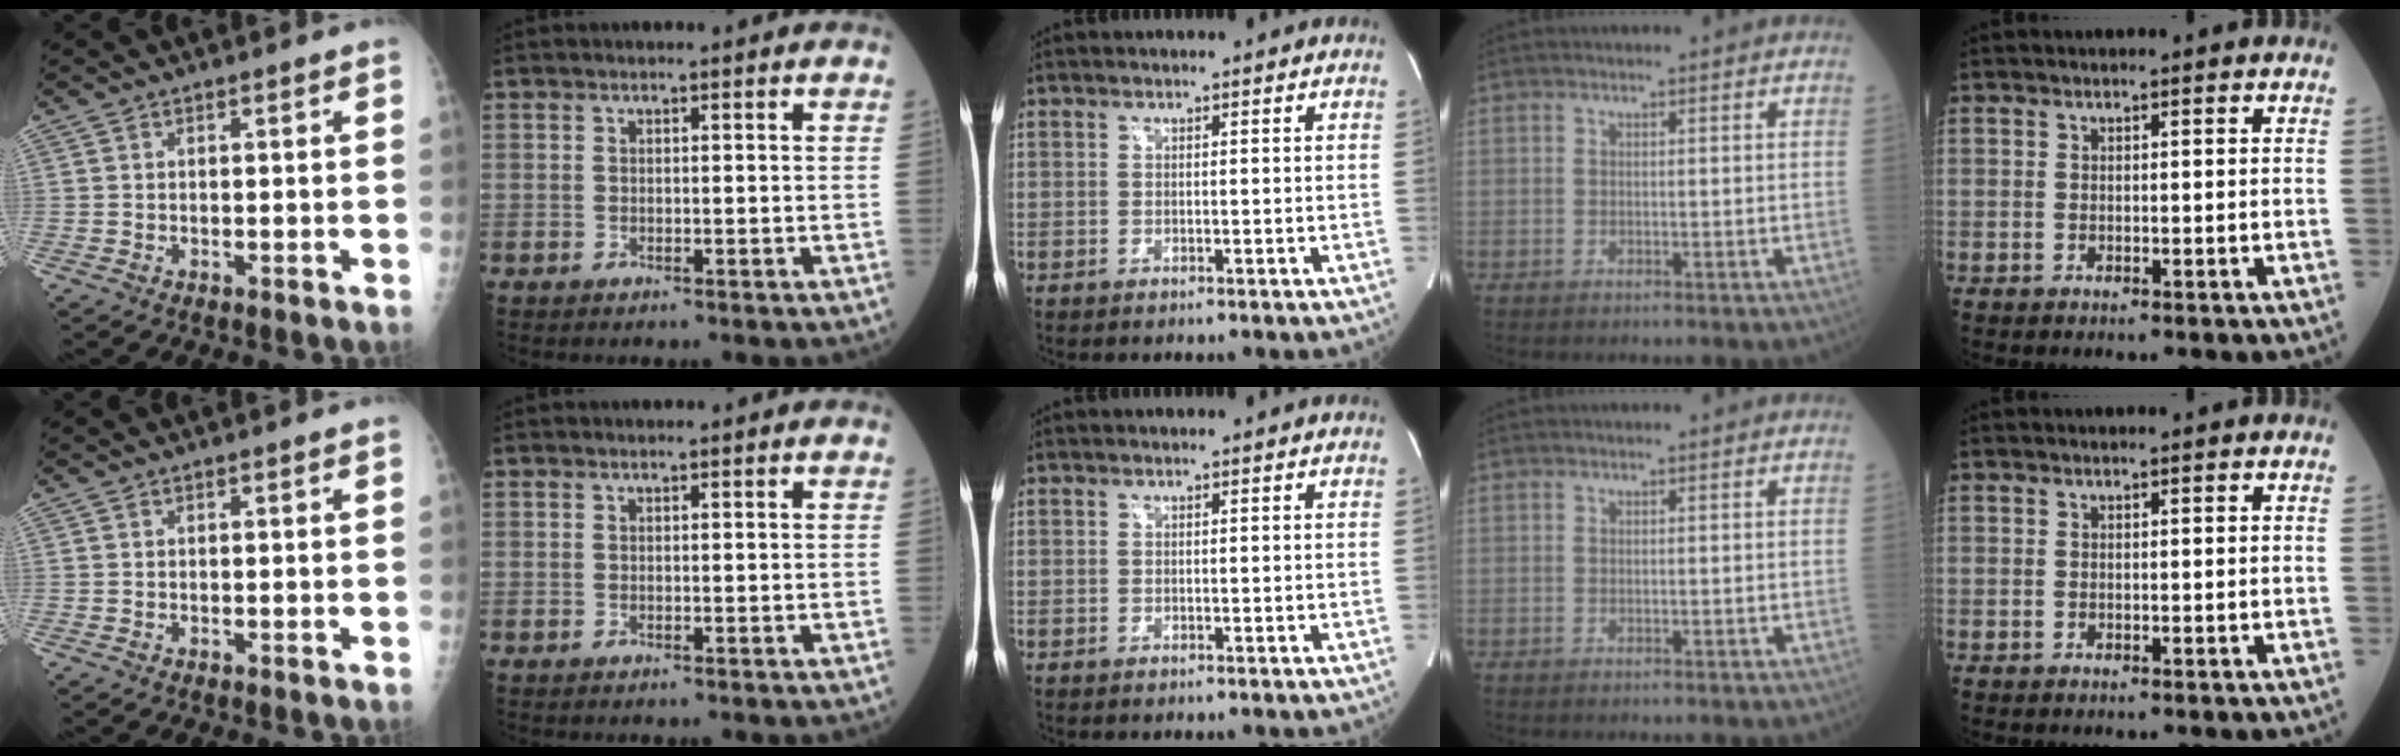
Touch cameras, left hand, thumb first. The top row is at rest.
{}